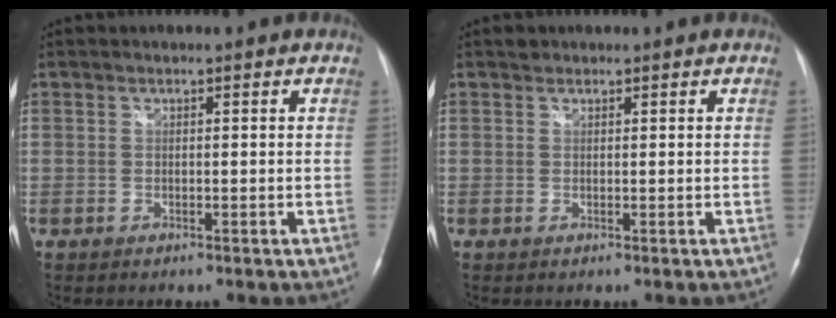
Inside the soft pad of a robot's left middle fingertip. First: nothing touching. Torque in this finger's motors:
{"motor_torque": [-0.06, 0.12, -0.11, -0.01]}